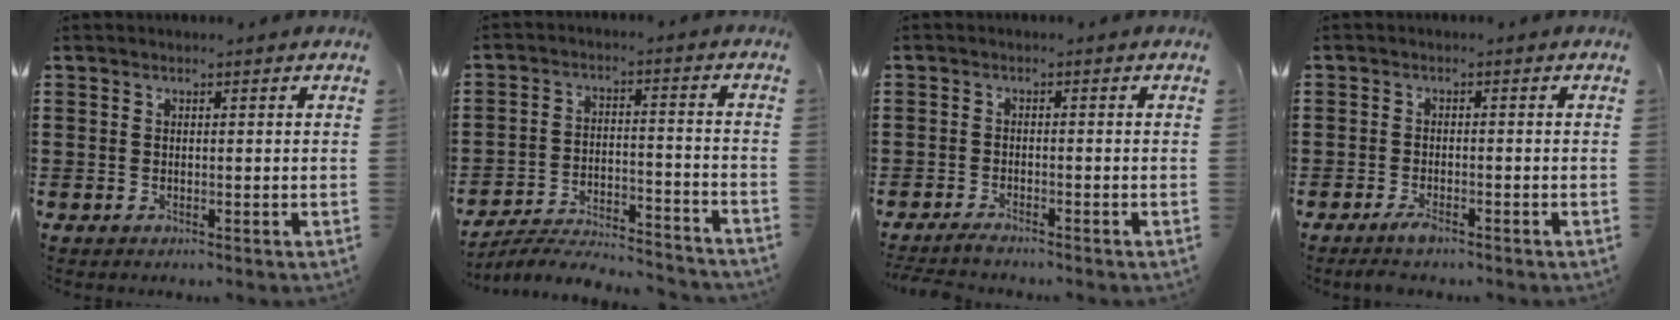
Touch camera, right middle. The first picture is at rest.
{"total": 5.6, "force": [-5.4, 0.6, 1.3], "torque": [-0.028, 0.005, -0.108]}
{"total": 1.6, "force": [-1.5, 0.1, 0.5], "torque": [-0.011, 0.001, -0.029]}
{"total": 2.3, "force": [-1.7, 0.6, 1.3], "torque": [-0.030, -0.001, -0.035]}